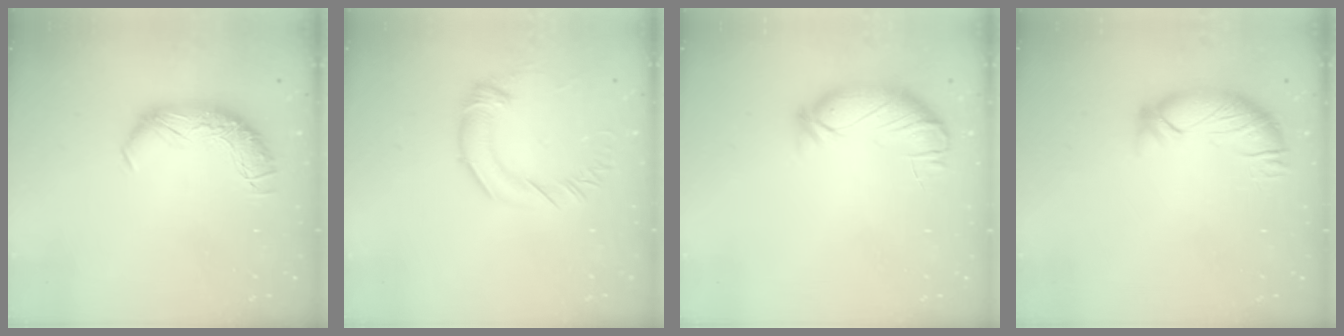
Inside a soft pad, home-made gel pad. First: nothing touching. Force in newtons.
{"total": 1.9, "press": 1.8, "slide": 0.7}
{"total": 3.8, "press": 3.5, "slide": 1.5}
{"total": 3.1, "press": 3.0, "slide": 0.8}